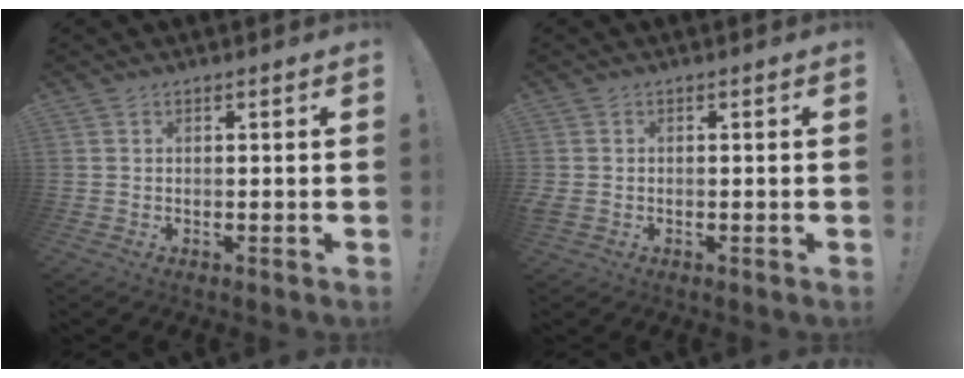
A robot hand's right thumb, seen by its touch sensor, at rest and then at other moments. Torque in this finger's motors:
{"motor_torque": [-0.23, 1.44, 1.64, 0.10, 0.76]}